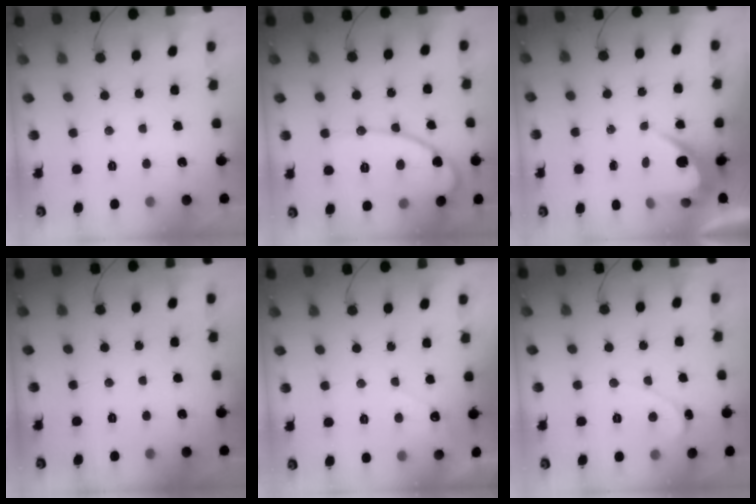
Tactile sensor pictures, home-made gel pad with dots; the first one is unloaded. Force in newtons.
{"total": 12.7, "press": 12.7, "slide": 0.7}
{"total": 5.7, "press": 5.7, "slide": 0.1}
{"total": 0.0}
{"total": 2.7, "press": 2.7, "slide": 0.1}
{"total": 0.6, "press": 0.6, "slide": 0.1}